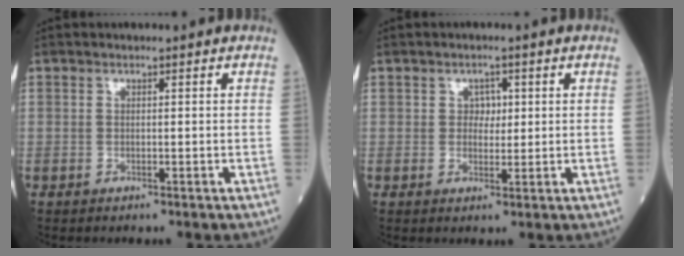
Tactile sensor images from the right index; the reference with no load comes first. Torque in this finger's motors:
{"motor_torque": [-0.15, -0.14, 0.00, 0.00]}